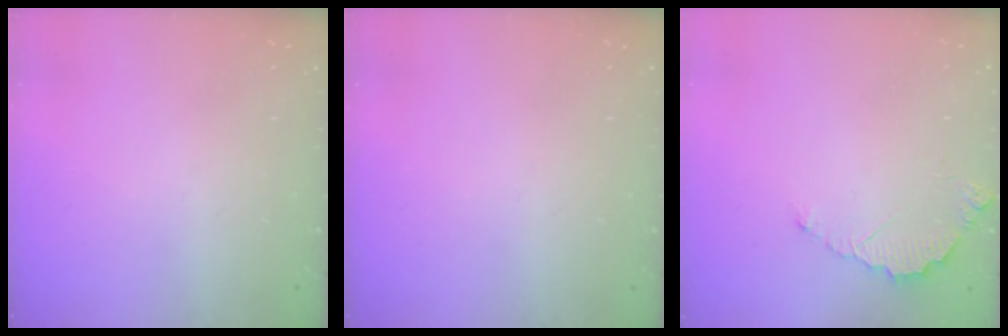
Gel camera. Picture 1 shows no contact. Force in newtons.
{"total": 0.0}
{"total": 4.1, "press": 4.1, "slide": 0.3}